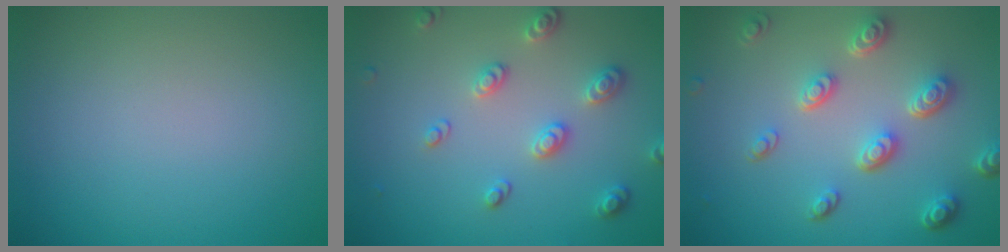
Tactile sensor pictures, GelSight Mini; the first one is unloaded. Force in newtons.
{"total": 2.9, "press": 2.7, "slide": 1.0}
{"total": 4.7, "press": 3.6, "slide": 3.1}